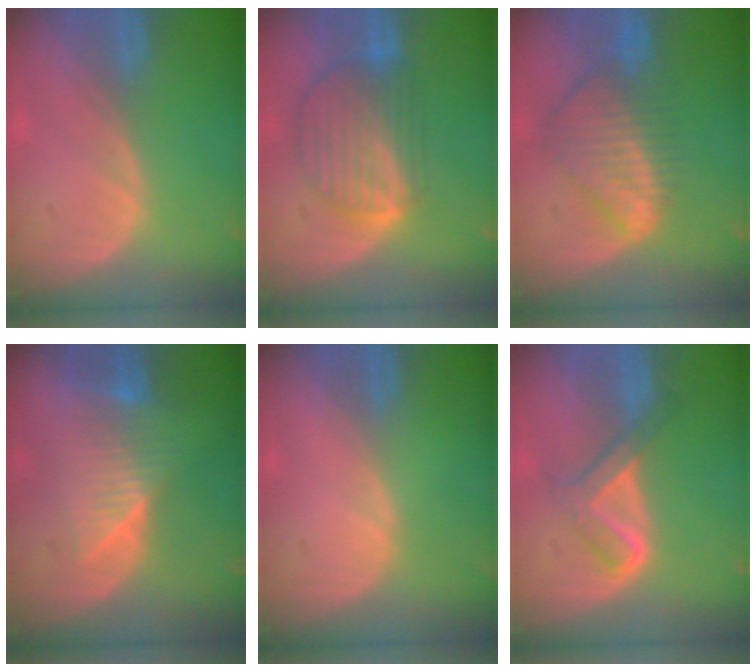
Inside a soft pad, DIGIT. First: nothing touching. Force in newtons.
{"total": 8.9, "press": 7.7, "slide": 4.4}
{"total": 8.7, "press": 7.6, "slide": 4.3}
{"total": 7.7, "press": 7.0, "slide": 3.3}
{"total": 0.0}
{"total": 5.2, "press": 5.2, "slide": 0.4}